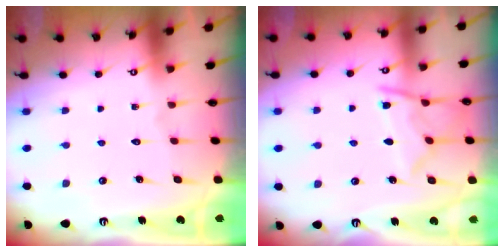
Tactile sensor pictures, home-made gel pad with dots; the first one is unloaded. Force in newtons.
{"total": 9.4, "press": 9.4, "slide": 0.8}